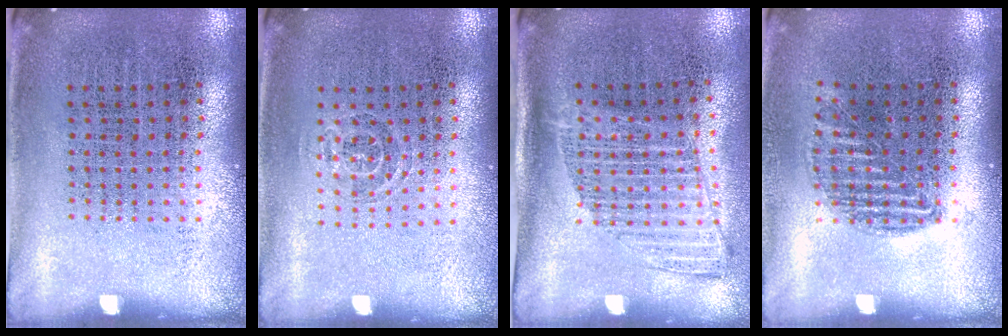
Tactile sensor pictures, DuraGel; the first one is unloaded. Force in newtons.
{"total": 0.8, "press": 0.6, "slide": 0.6}
{"total": 1.3, "press": 1.1, "slide": 0.7}
{"total": 0.9, "press": 0.8, "slide": 0.5}